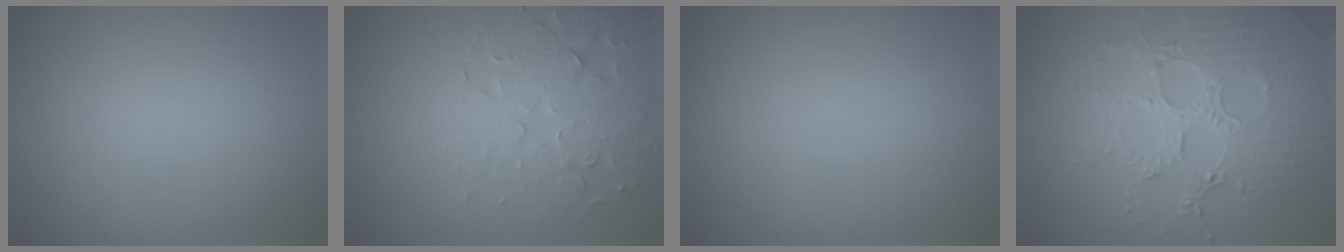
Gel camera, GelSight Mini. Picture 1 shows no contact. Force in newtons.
{"total": 4.8, "press": 4.3, "slide": 2.1}
{"total": 0.0}
{"total": 6.6, "press": 5.3, "slide": 4.0}